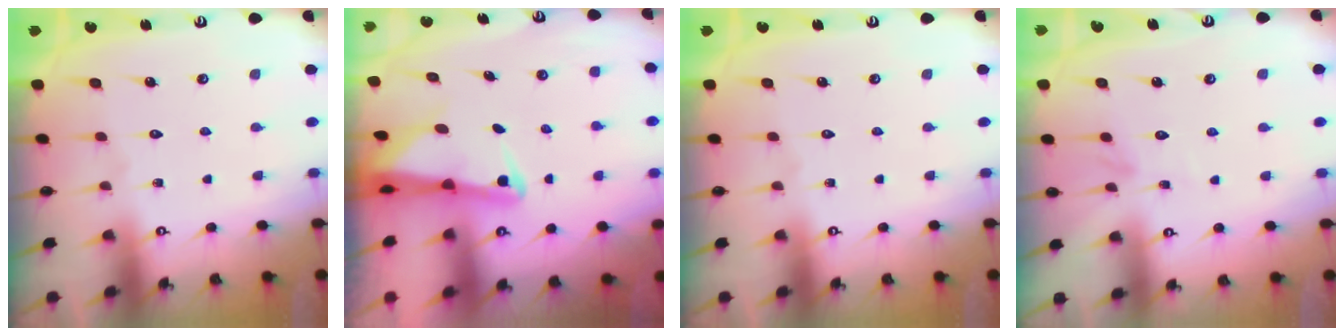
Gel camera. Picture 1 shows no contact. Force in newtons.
{"total": 2.8, "press": 2.8, "slide": 0.4}
{"total": 0.0}
{"total": 2.9, "press": 2.9, "slide": 0.3}